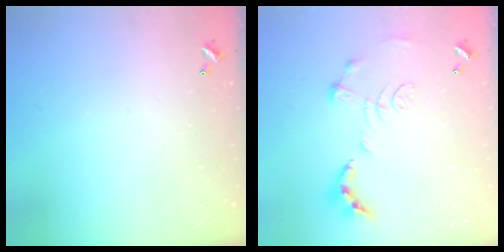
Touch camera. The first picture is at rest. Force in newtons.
{"total": 1.2, "press": 0.4, "slide": 1.1}